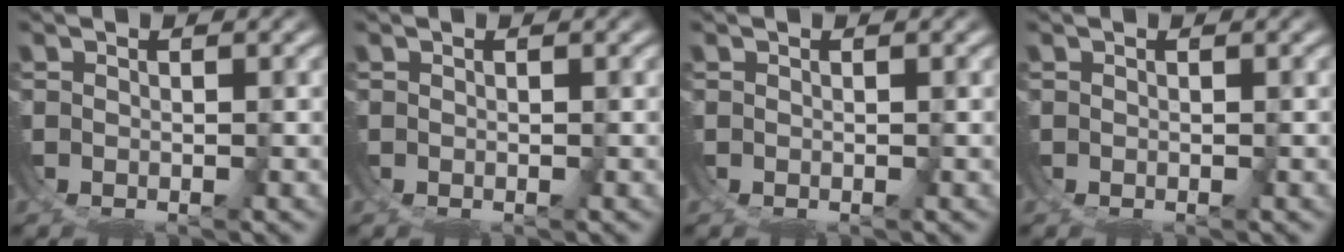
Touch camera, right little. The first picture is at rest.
{"total": 0.0}
{"total": 0.0}
{"total": 0.0}